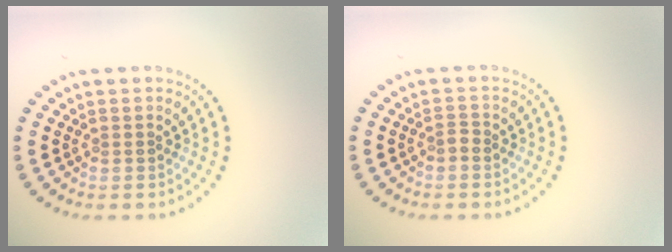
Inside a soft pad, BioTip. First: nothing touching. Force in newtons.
{"total": 0.7, "press": 0.6, "slide": 0.3}